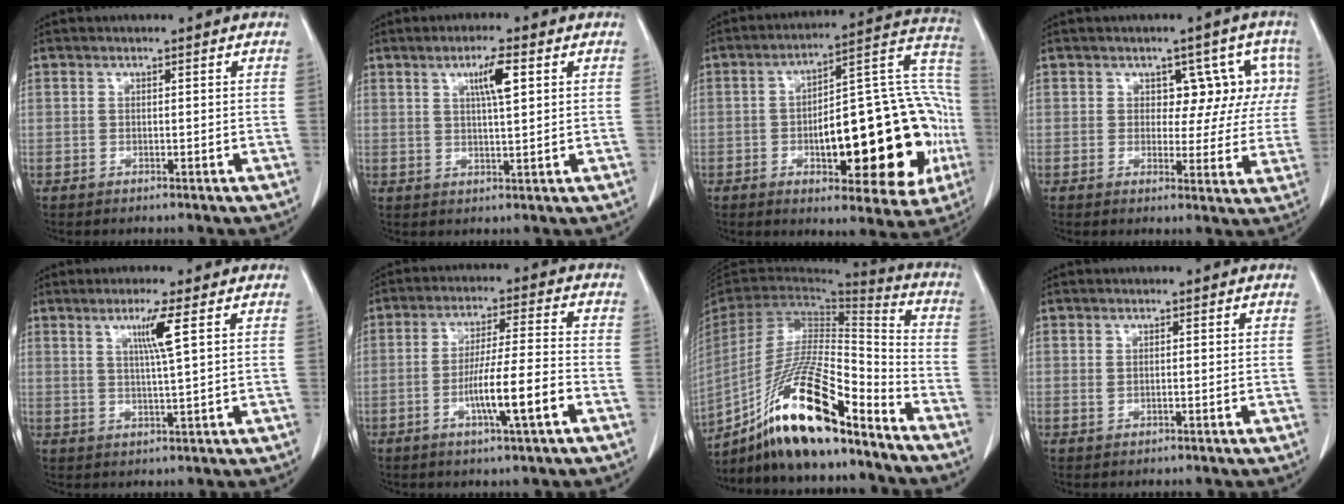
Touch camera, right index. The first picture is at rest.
{"total": 5.0, "force": [1.9, 0.4, 4.6], "torque": [-0.078, 0.001, 0.033]}
{"total": 26.3, "force": [-5.0, 8.5, 24.5], "torque": [-0.284, 0.039, -0.054]}
{"total": 7.1, "force": [2.1, 4.7, 4.8], "torque": [-0.032, 0.025, 0.023]}
{"total": 4.7, "force": [1.8, -1.0, 4.3], "torque": [-0.079, -0.006, 0.035]}
{"total": 9.5, "force": [-3.6, 0.0, 8.8], "torque": [-0.157, -0.001, -0.062]}
{"total": 21.3, "force": [-14.6, 3.2, 15.2], "torque": [-0.302, -0.018, -0.264]}
{"total": 0.6, "force": [0.1, 0.4, 0.5], "torque": [-0.009, -0.001, 0.003]}